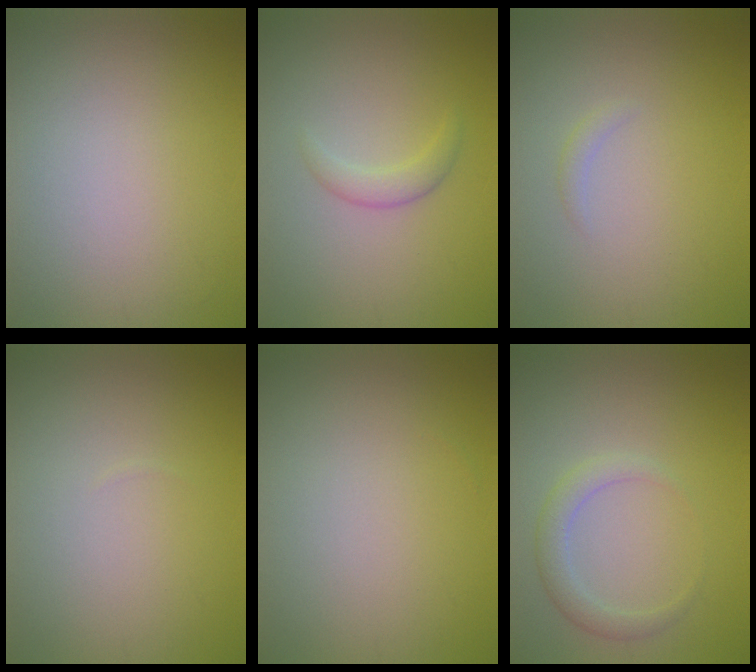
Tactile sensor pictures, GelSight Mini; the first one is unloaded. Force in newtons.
{"total": 1.7, "press": 1.7, "slide": 0.2}
{"total": 0.7, "press": 0.7, "slide": 0.0}
{"total": 0.0}
{"total": 0.0}
{"total": 2.1, "press": 2.1, "slide": 0.1}